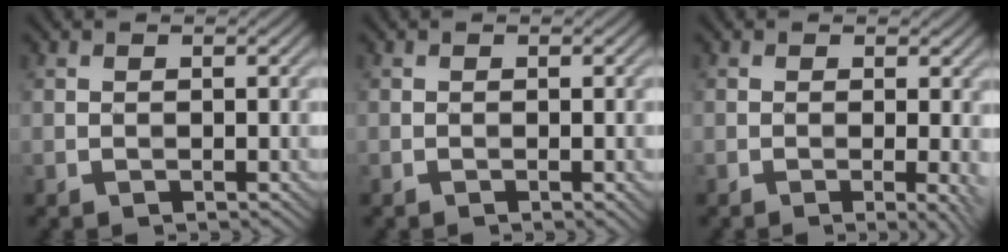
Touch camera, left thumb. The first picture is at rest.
{"total": 1.0, "force": [-0.3, 0.2, 1.0], "torque": [-0.015, -0.003, -0.005]}
{"total": 3.0, "force": [-0.4, 0.7, 2.8], "torque": [-0.046, -0.003, -0.010]}